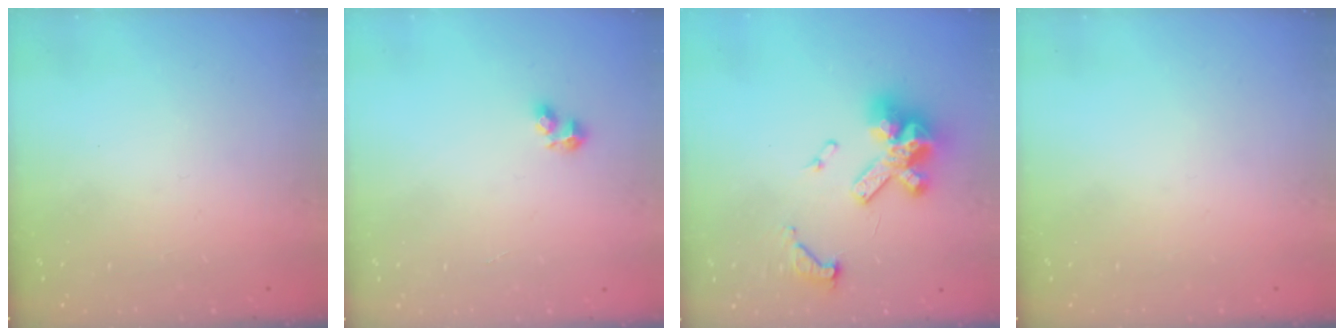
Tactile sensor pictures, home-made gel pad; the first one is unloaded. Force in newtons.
{"total": 3.8, "press": 3.8, "slide": 0.7}
{"total": 14.9, "press": 14.8, "slide": 1.6}
{"total": 0.0}